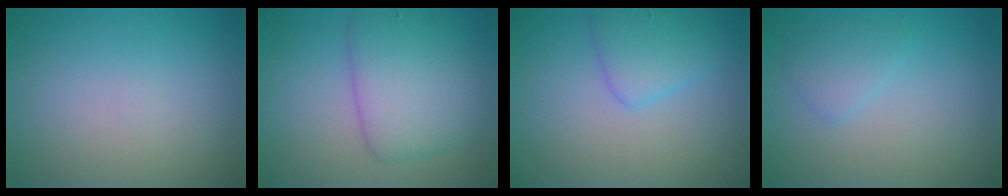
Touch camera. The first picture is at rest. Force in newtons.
{"total": 5.5, "press": 5.5, "slide": 0.2}
{"total": 2.9, "press": 2.9, "slide": 0.1}
{"total": 1.6, "press": 1.6, "slide": 0.0}